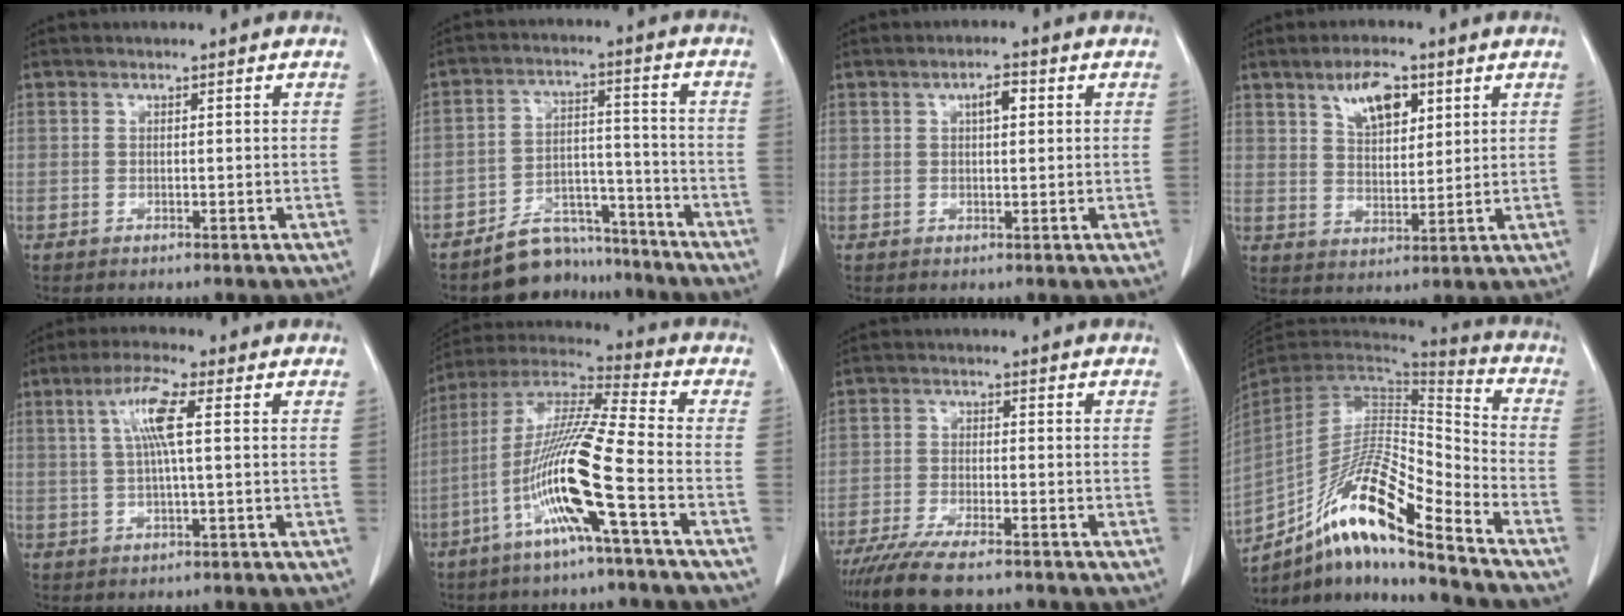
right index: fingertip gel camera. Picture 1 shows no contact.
{"total": 8.2, "force": [-7.3, 3.8, 0.7], "torque": [0.003, 0.045, -0.116]}
{"total": 2.7, "force": [0.9, 1.0, 2.3], "torque": [-0.039, 0.005, 0.014]}
{"total": 7.4, "force": [4.0, 3.2, 5.4], "torque": [-0.097, 0.006, 0.072]}
{"total": 6.6, "force": [1.7, 0.4, 6.4], "torque": [-0.126, 0.008, 0.032]}
{"total": 15.3, "force": [-5.5, -0.7, 14.3], "torque": [-0.286, -0.003, -0.115]}
{"total": 9.5, "force": [-7.7, 1.4, 5.3], "torque": [-0.086, -0.021, -0.124]}
{"total": 17.9, "force": [-12.3, 1.1, 13.0], "torque": [-0.253, -0.005, -0.222]}